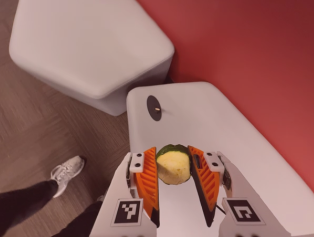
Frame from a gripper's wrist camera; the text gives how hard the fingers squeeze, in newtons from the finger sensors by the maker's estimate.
{"total": 11.7, "left": 12.2, "right": 11.2}